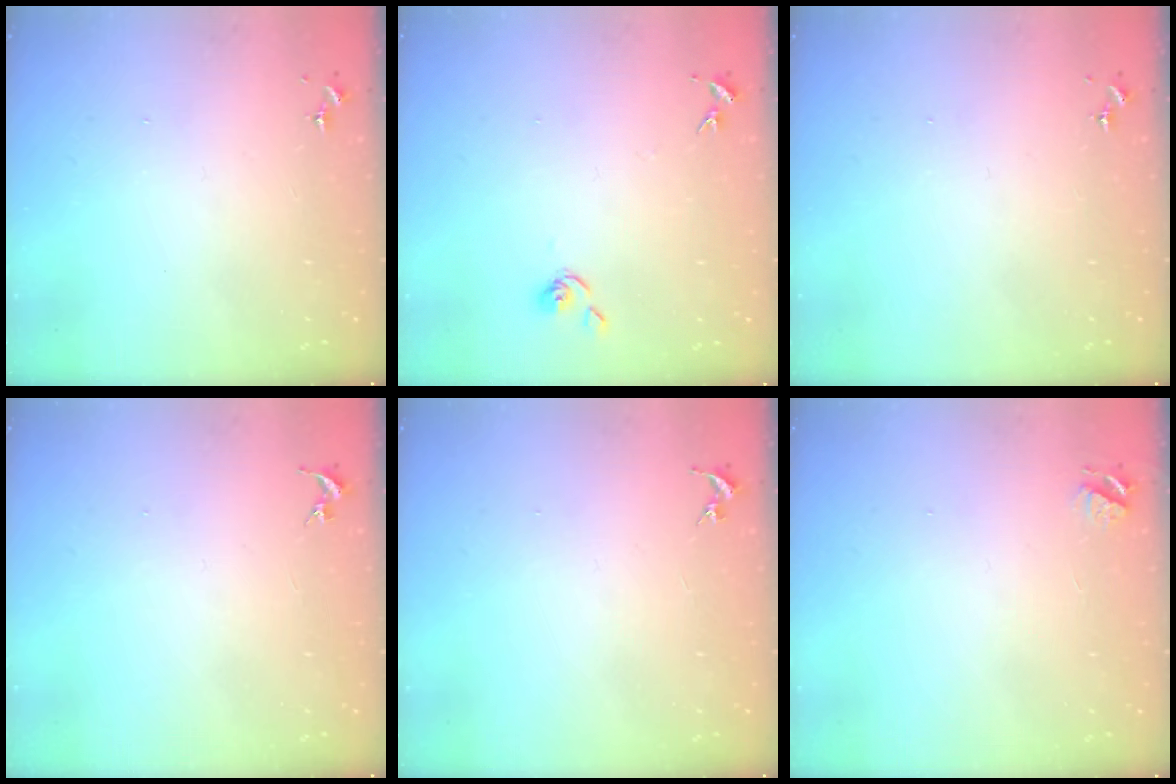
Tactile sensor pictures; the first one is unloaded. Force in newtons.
{"total": 6.3, "press": 6.3, "slide": 0.5}
{"total": 0.0}
{"total": 0.0}
{"total": 0.0}
{"total": 3.9, "press": 3.9, "slide": 0.4}